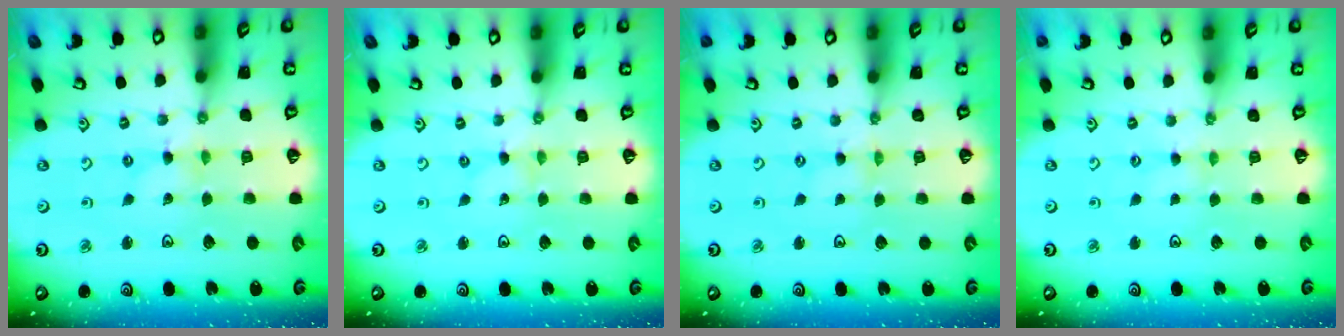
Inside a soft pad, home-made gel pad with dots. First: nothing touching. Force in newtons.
{"total": 0.0}
{"total": 0.0}
{"total": 1.3, "press": 1.3, "slide": 0.3}